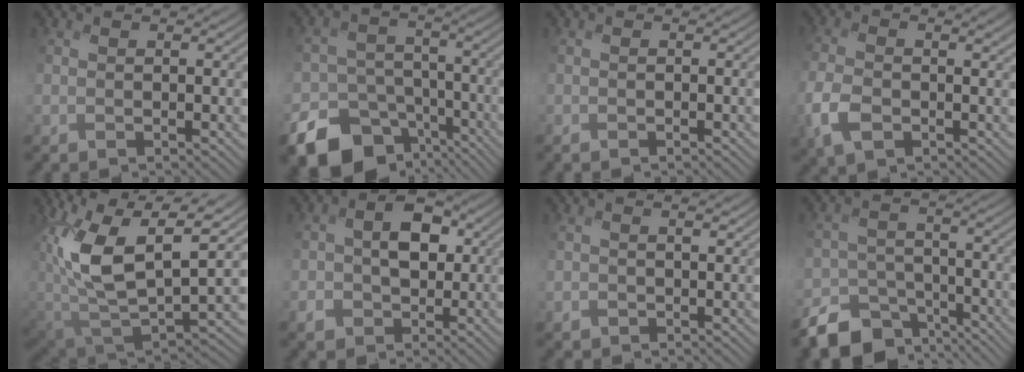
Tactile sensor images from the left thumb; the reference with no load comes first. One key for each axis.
{"total": 15.7, "fx": -10.5, "fy": 10.5, "fz": 5.2, "tx": -0.120, "ty": -0.058, "tz": -0.162}
{"total": 0.7, "fx": -0.6, "fy": 0.4, "fz": -0.1, "tx": 0.001, "ty": -0.004, "tz": -0.012}
{"total": 6.2, "fx": -2.1, "fy": 3.7, "fz": 4.6, "tx": -0.116, "ty": -0.010, "tz": -0.046}
{"total": 13.5, "fx": 4.4, "fy": 6.6, "fz": 10.9, "tx": -0.238, "ty": -0.005, "tz": 0.080}
{"total": 6.8, "fx": -0.5, "fy": 5.2, "fz": 4.3, "tx": -0.078, "ty": -0.003, "tz": -0.017}
{"total": 1.6, "fx": 0.5, "fy": 1.0, "fz": 1.1, "tx": -0.031, "ty": -0.002, "tz": 0.009}
{"total": 9.2, "fx": -7.3, "fy": 4.9, "fz": 2.5, "tx": -0.037, "ty": -0.018, "tz": -0.127}